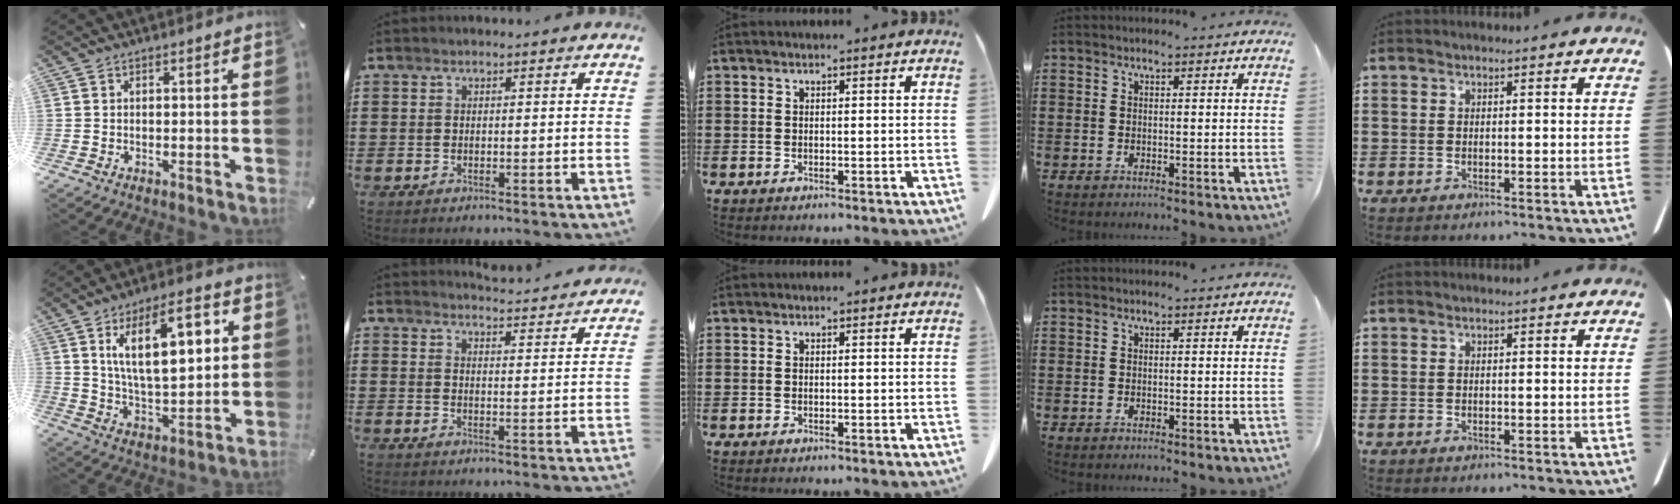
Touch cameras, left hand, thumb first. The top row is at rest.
{"thumb": {"total": 17.8, "force": [6.9, 8.4, 14.1], "torque": [-0.231, -0.008, 0.110]}, "index": {"total": 3.8, "force": [3.7, -0.3, 0.2], "torque": [-0.008, -0.026, 0.065]}}